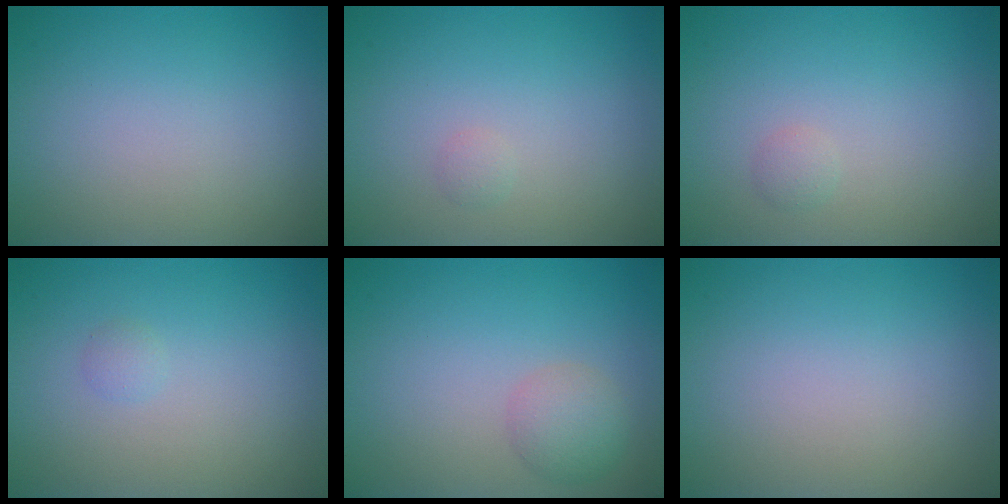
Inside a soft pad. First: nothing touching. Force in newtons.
{"total": 0.6, "press": 0.6, "slide": 0.0}
{"total": 0.7, "press": 0.7, "slide": 0.0}
{"total": 0.6, "press": 0.6, "slide": 0.1}
{"total": 2.4, "press": 2.4, "slide": 0.0}
{"total": 0.0}